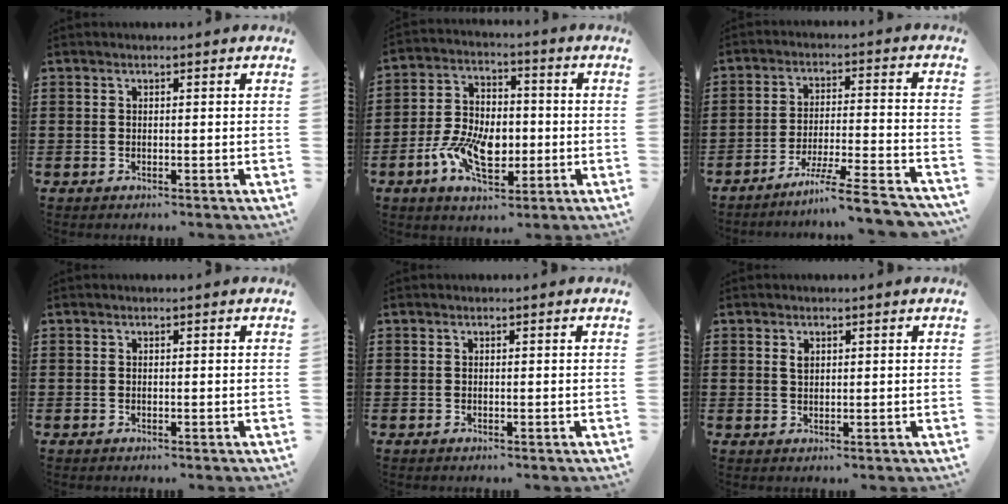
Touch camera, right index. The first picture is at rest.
{"total": 9.8, "force": [-2.7, 6.1, 7.2], "torque": [-0.149, 0.006, -0.052]}
{"total": 7.6, "force": [-6.5, -0.5, 4.0], "torque": [-0.076, -0.011, -0.126]}
{"total": 0.0}
{"total": 0.0}
{"total": 1.2, "force": [0.6, 0.7, 0.8], "torque": [-0.018, 0.004, 0.011]}